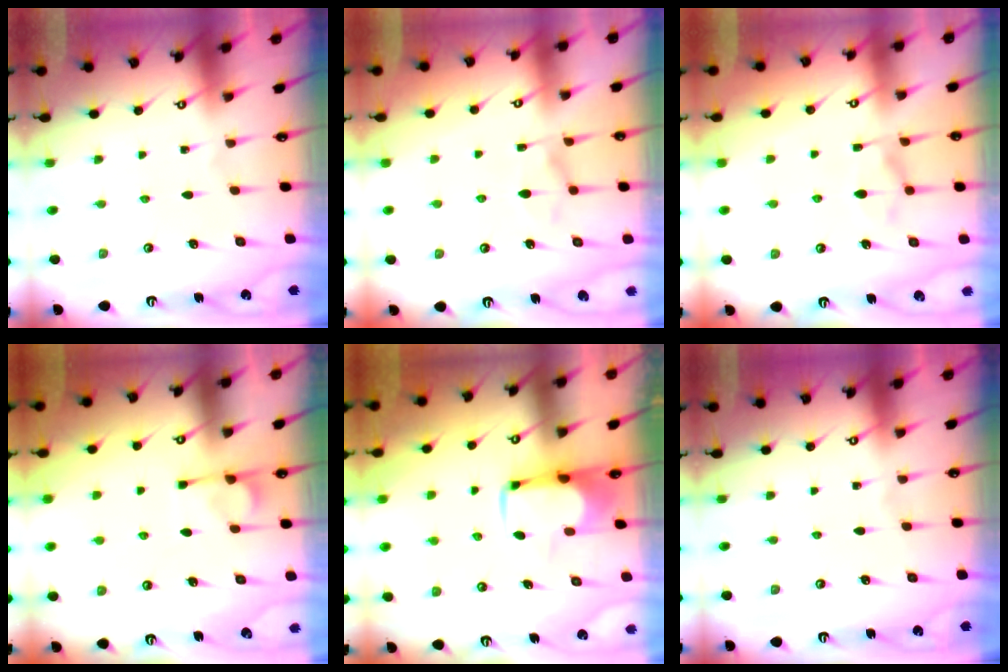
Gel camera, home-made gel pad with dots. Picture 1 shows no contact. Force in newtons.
{"total": 3.4, "press": 3.1, "slide": 1.3}
{"total": 4.3, "press": 4.1, "slide": 1.2}
{"total": 2.0, "press": 1.5, "slide": 1.2}
{"total": 1.7, "press": 1.6, "slide": 0.4}
{"total": 0.0}